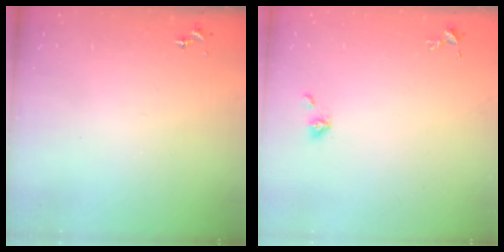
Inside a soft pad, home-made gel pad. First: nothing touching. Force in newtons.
{"total": 4.0, "press": 3.5, "slide": 2.1}